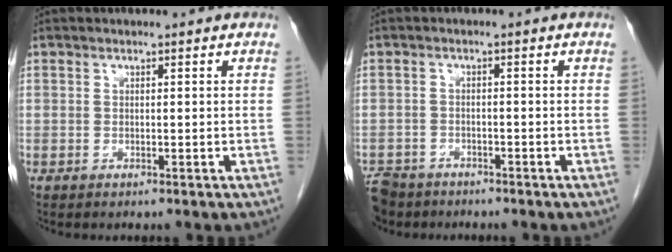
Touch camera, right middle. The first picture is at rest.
{"total": 6.4, "force": [-5.3, 3.4, 1.0], "torque": [-0.029, -0.005, -0.093]}